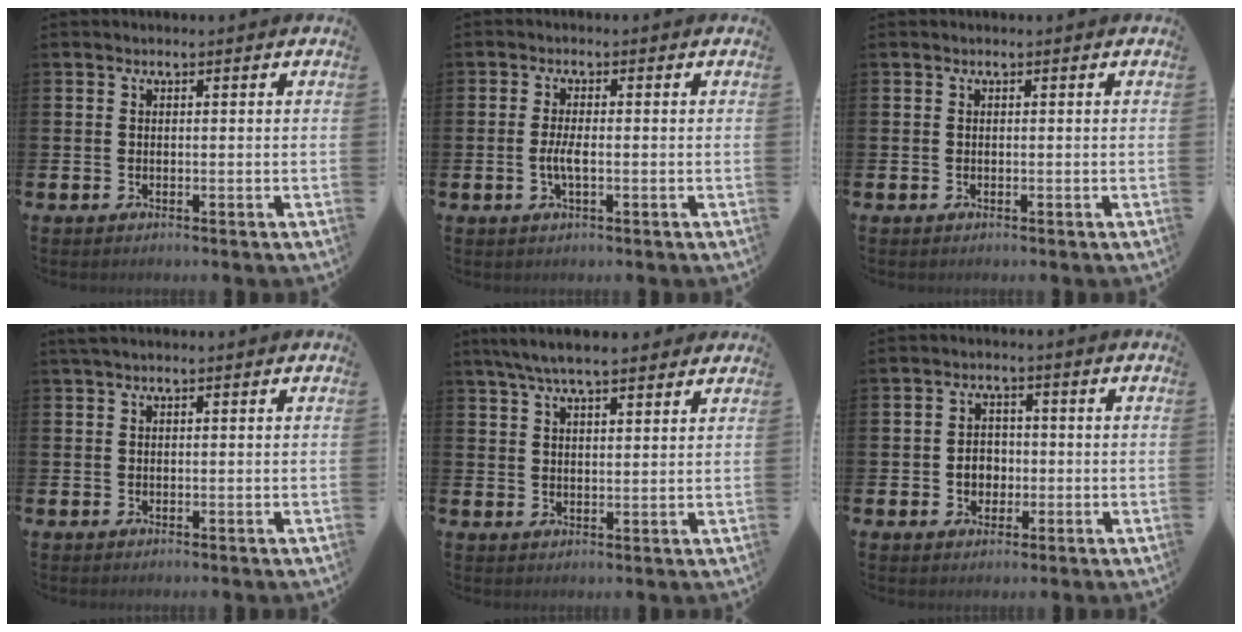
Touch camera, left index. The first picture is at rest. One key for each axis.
{"total": 2.6, "fx": -0.6, "fy": 0.7, "fz": 2.4, "tx": -0.050, "ty": -0.002, "tz": -0.013}
{"total": 0.0}
{"total": 0.9, "fx": 0.6, "fy": 0.1, "fz": 0.7, "tx": -0.011, "ty": 0.002, "tz": 0.010}
{"total": 6.1, "fx": 5.5, "fy": 1.0, "fz": 2.4, "tx": -0.057, "ty": -0.014, "tz": 0.100}
{"total": 3.3, "fx": -0.6, "fy": 2.7, "fz": 1.6, "tx": -0.014, "ty": -0.003, "tz": -0.021}